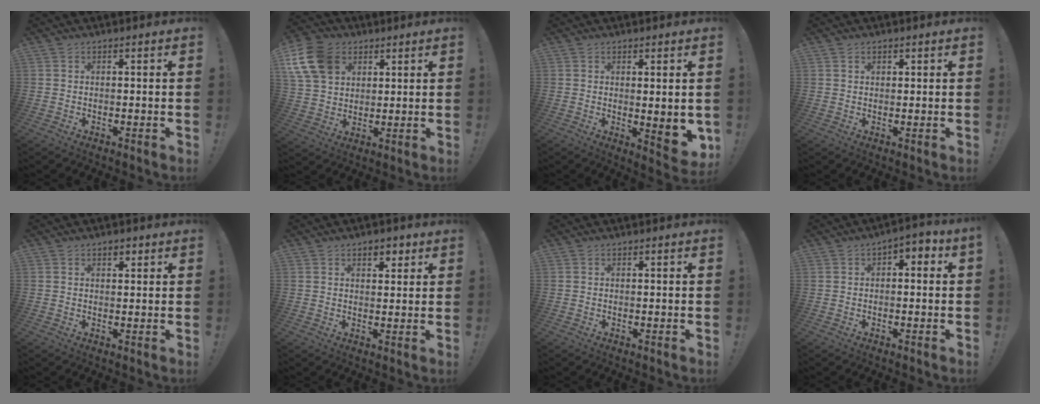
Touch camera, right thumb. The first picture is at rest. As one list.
[{"total": 14.7, "force": [6.2, 10.9, 7.6], "torque": [-0.134, -0.025, 0.125]}, {"total": 5.6, "force": [0.6, 1.2, 5.4], "torque": [-0.054, -0.024, 0.013]}, {"total": 1.1, "force": [0.7, 0.7, 0.5], "torque": [-0.005, 0.000, 0.013]}, {"total": 1.8, "force": [1.1, 1.0, 1.0], "torque": [-0.008, -0.003, 0.016]}, {"total": 3.8, "force": [2.2, 2.5, 1.8], "torque": [-0.014, -0.006, 0.035]}, {"total": 0.0}, {"total": 3.2, "force": [-1.2, 1.7, 2.3], "torque": [-0.032, 0.013, -0.024]}]